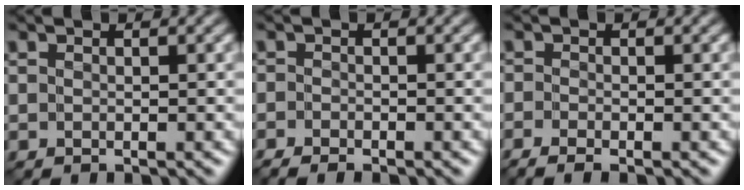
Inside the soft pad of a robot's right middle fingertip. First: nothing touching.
{"total": 1.5, "force": [-1.4, 0.2, 0.4], "torque": [-0.008, -0.002, -0.034]}
{"total": 1.9, "force": [-1.6, 0.3, 1.0], "torque": [-0.021, -0.003, -0.037]}